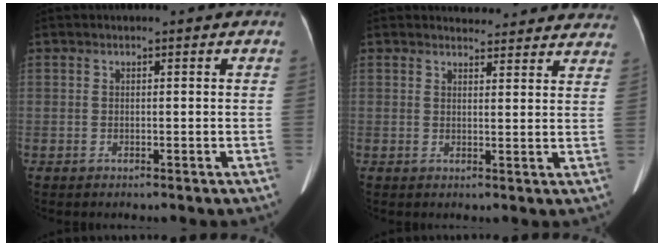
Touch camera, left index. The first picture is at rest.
{"total": 12.5, "force": [11.9, 3.2, 1.8], "torque": [0.011, -0.007, 0.115]}